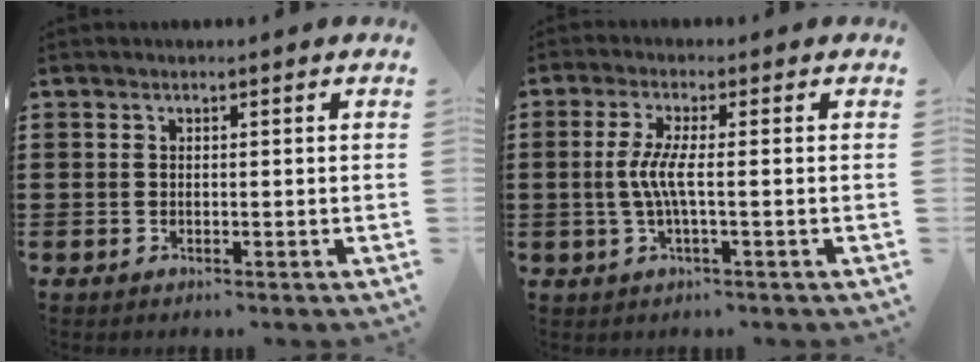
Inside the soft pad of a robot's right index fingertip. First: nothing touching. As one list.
[{"total": 4.4, "force": [-0.4, 0.3, 4.4], "torque": [-0.103, -0.010, -0.017]}]